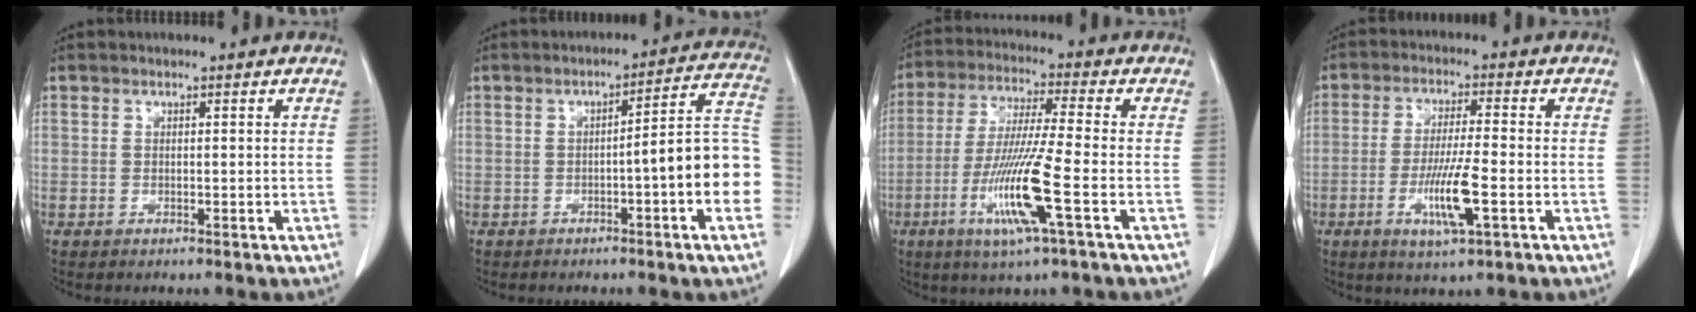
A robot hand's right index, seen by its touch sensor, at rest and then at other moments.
{"total": 12.5, "force": [-2.8, 0.6, 12.2], "torque": [-0.138, 0.027, -0.041]}
{"total": 12.4, "force": [-4.3, -0.6, 11.6], "torque": [-0.231, -0.019, -0.085]}
{"total": 8.2, "force": [-2.7, 0.3, 7.8], "torque": [-0.145, -0.010, -0.049]}